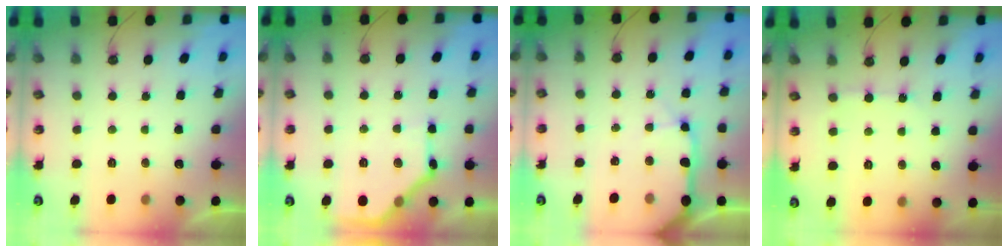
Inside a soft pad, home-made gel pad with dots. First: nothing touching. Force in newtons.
{"total": 13.8, "press": 13.8, "slide": 0.2}
{"total": 15.4, "press": 15.2, "slide": 2.1}
{"total": 3.7, "press": 3.7, "slide": 0.5}